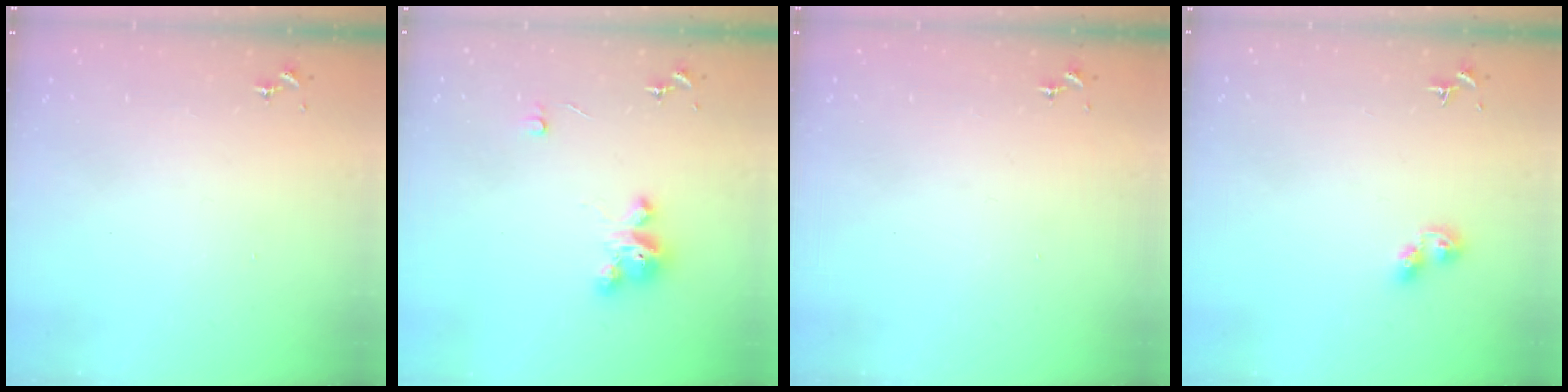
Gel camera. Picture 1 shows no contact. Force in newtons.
{"total": 5.3, "press": 5.3, "slide": 0.3}
{"total": 0.0}
{"total": 5.9, "press": 5.8, "slide": 0.7}